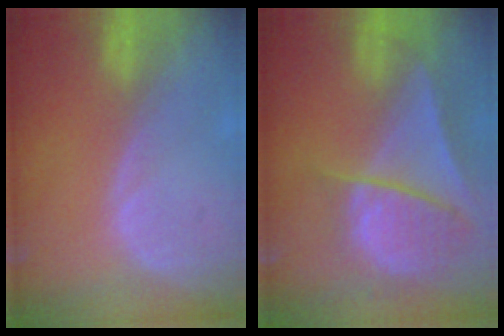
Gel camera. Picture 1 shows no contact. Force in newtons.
{"total": 9.4, "press": 8.1, "slide": 4.7}